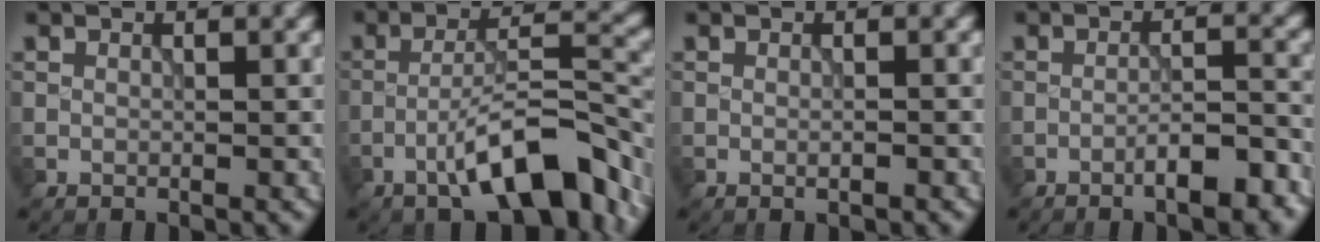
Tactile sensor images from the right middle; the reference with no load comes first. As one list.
[{"total": 9.3, "force": [-5.0, 2.5, 7.4], "torque": [-0.120, 0.014, -0.081]}, {"total": 0.7, "force": [-0.3, 0.1, 0.6], "torque": [-0.010, -0.001, -0.005]}, {"total": 5.1, "force": [-2.9, 1.3, 4.0], "torque": [-0.056, 0.009, -0.041]}]